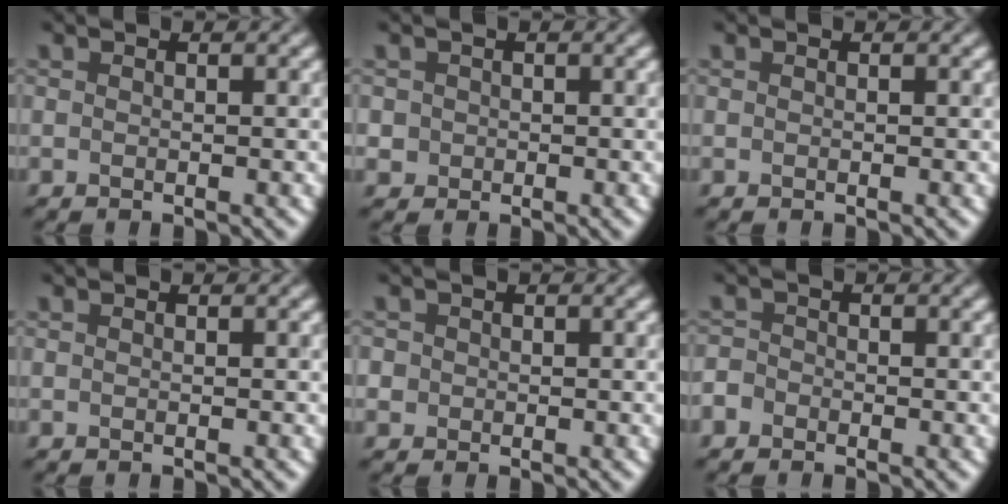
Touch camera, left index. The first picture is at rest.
{"total": 2.5, "force": [-0.3, 2.4, 0.4], "torque": [0.004, 0.009, -0.023]}
{"total": 0.0}
{"total": 0.0}
{"total": 1.2, "force": [0.1, 1.2, 0.0], "torque": [0.015, 0.005, -0.003]}
{"total": 1.1, "force": [-0.8, 0.7, 0.0], "torque": [0.006, 0.005, -0.021]}